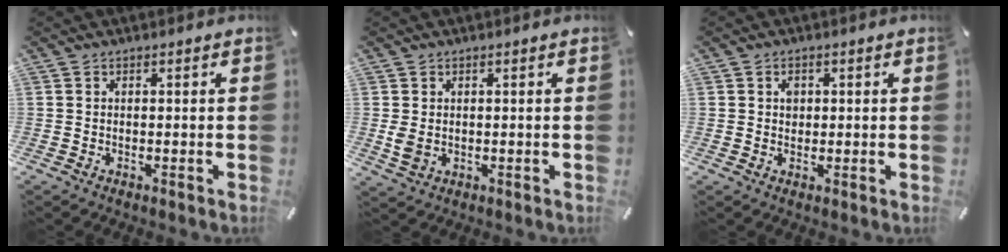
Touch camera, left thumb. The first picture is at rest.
{"total": 2.9, "force": [0.2, 2.3, 1.7], "torque": [-0.033, -0.004, 0.003]}
{"total": 1.9, "force": [0.3, 1.6, 1.0], "torque": [-0.006, 0.000, 0.001]}